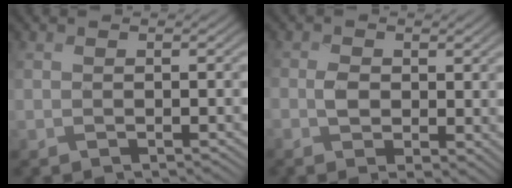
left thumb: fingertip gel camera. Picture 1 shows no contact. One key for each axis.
{"total": 4.4, "fx": 0.0, "fy": 2.7, "fz": 3.6, "tx": -0.069, "ty": -0.002, "tz": -0.003}